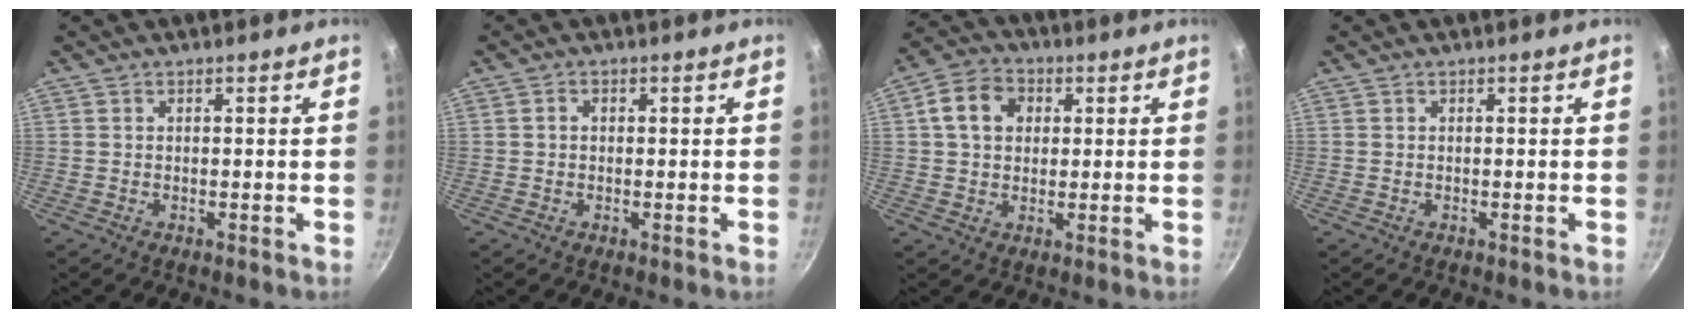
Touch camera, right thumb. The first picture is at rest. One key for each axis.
{"total": 1.2, "fx": 0.1, "fy": 0.9, "fz": 0.7, "tx": -0.011, "ty": 0.006, "tz": 0.000}
{"total": 8.4, "fx": 1.9, "fy": 6.6, "fz": 4.9, "tx": -0.066, "ty": 0.013, "tz": 0.022}
{"total": 0.0}